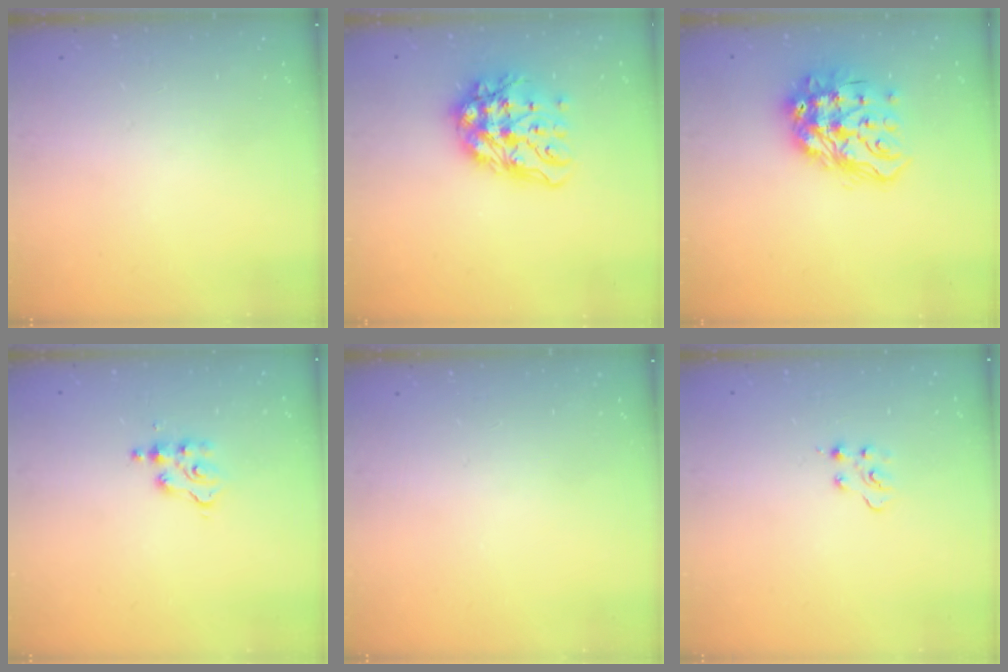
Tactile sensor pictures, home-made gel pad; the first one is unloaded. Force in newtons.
{"total": 14.3, "press": 14.2, "slide": 1.4}
{"total": 19.6, "press": 19.5, "slide": 2.0}
{"total": 3.9, "press": 3.9, "slide": 0.5}
{"total": 0.0}
{"total": 3.5, "press": 3.5, "slide": 0.4}